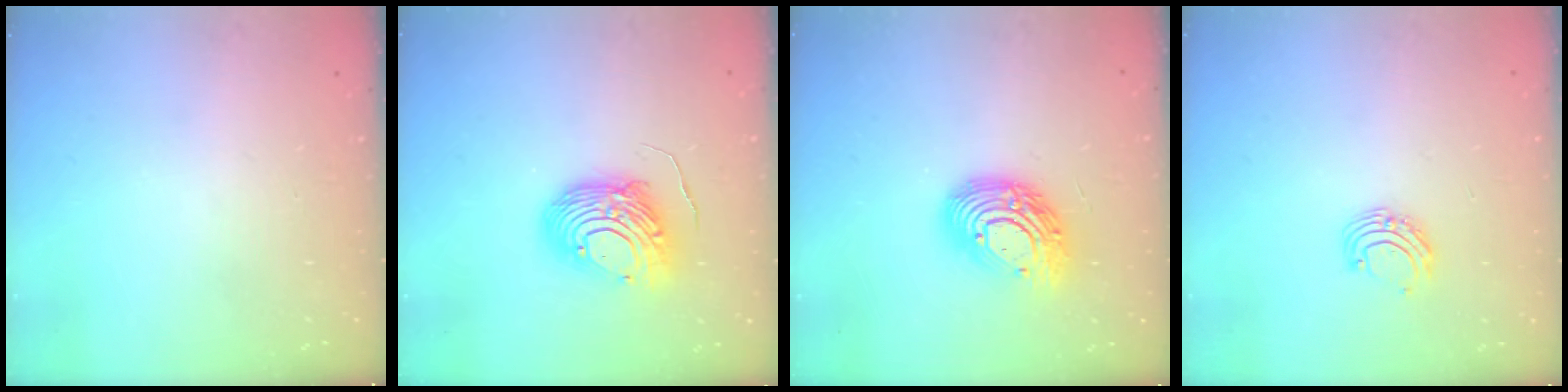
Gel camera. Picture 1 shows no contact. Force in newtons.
{"total": 12.2, "press": 12.1, "slide": 0.9}
{"total": 13.9, "press": 13.9, "slide": 0.9}
{"total": 7.3, "press": 7.3, "slide": 0.9}